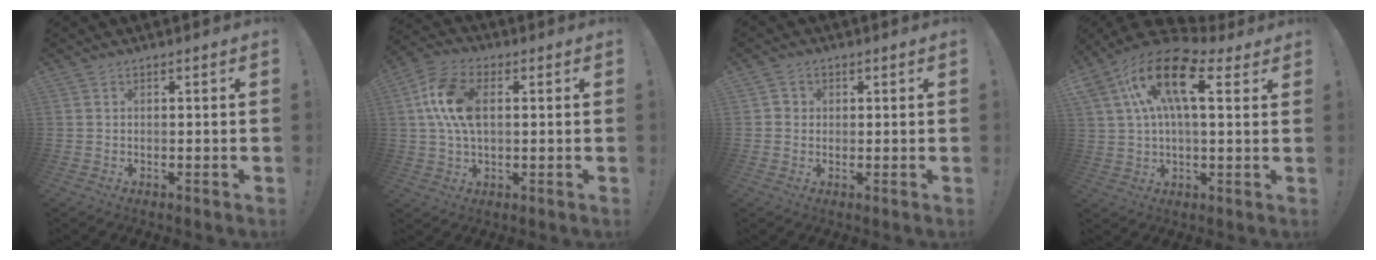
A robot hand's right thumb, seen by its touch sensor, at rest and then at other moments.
{"total": 13.2, "force": [2.2, 8.0, 10.2], "torque": [-0.197, 0.006, 0.041]}
{"total": 2.2, "force": [0.3, 2.2, 0.4], "torque": [-0.002, 0.001, 0.005]}
{"total": 19.0, "force": [7.1, 9.5, 14.8], "torque": [-0.250, -0.016, 0.120]}